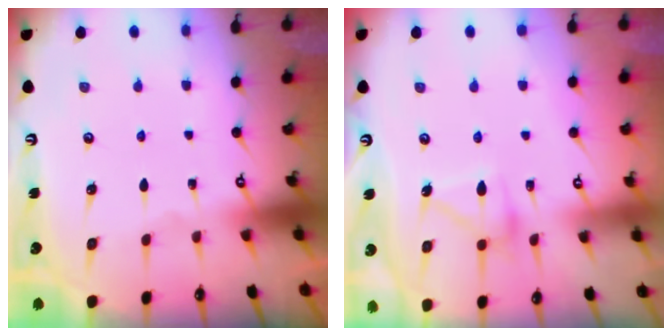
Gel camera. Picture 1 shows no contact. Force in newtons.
{"total": 12.9, "press": 12.9, "slide": 0.7}